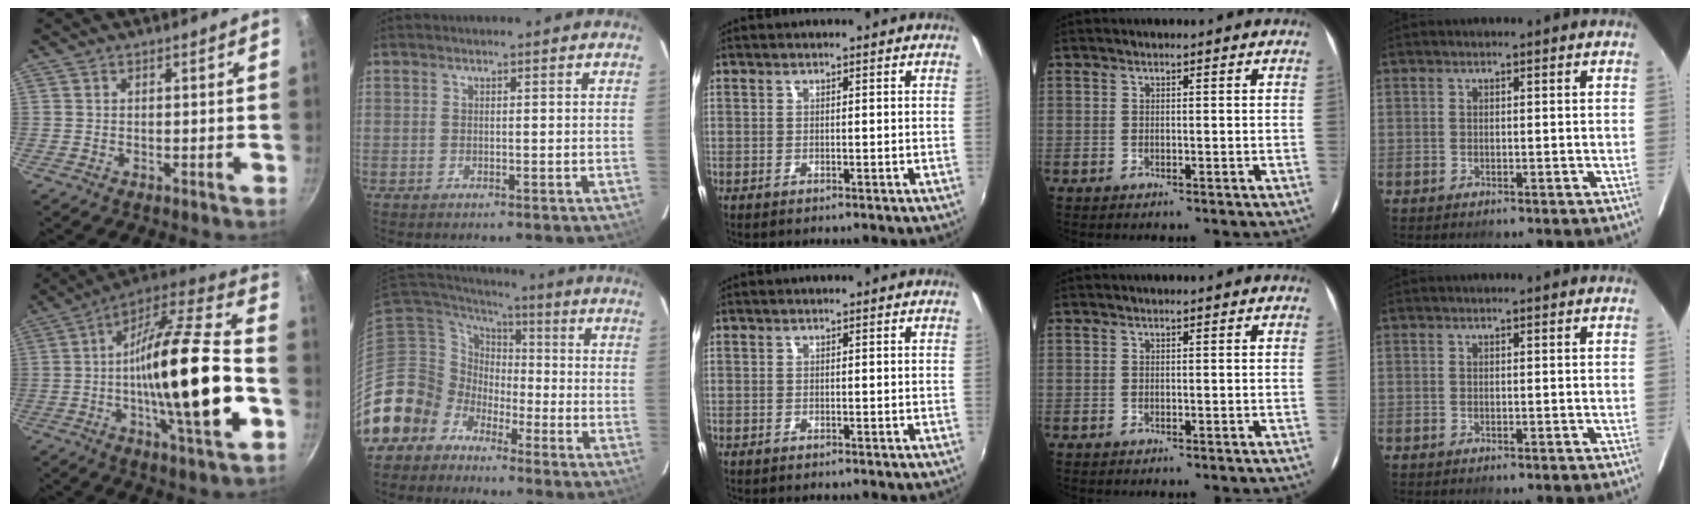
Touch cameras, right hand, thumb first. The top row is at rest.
{"thumb": {"total": 26.5, "force": [-4.7, 6.3, 25.3], "torque": [-0.405, 0.018, -0.082]}, "index": {"total": 10.1, "force": [-5.3, 8.5, 0.5], "torque": [-0.035, 0.040, -0.121]}}